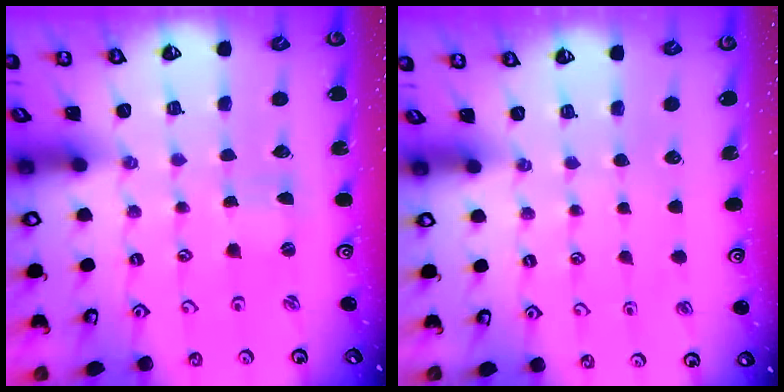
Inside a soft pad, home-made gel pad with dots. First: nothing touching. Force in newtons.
{"total": 0.0}